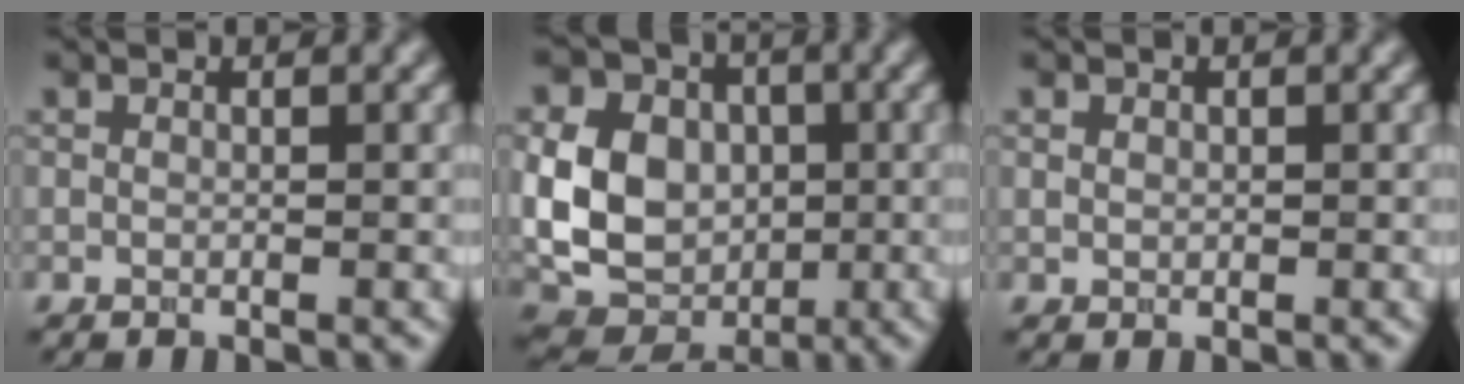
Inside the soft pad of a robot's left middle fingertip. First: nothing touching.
{"total": 8.9, "force": [0.1, 7.0, 5.4], "torque": [-0.099, -0.008, -0.004]}
{"total": 0.6, "force": [0.2, 0.5, 0.2], "torque": [-0.002, -0.002, 0.005]}